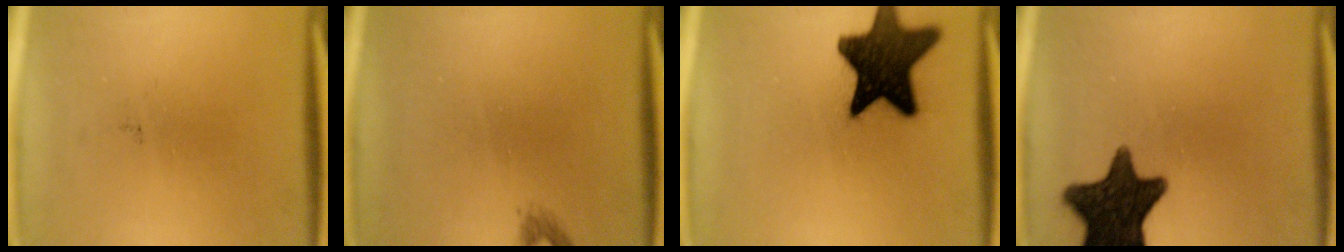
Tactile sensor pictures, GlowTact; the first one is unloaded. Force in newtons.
{"total": 0.9}
{"total": 15.9}
{"total": 14.2}